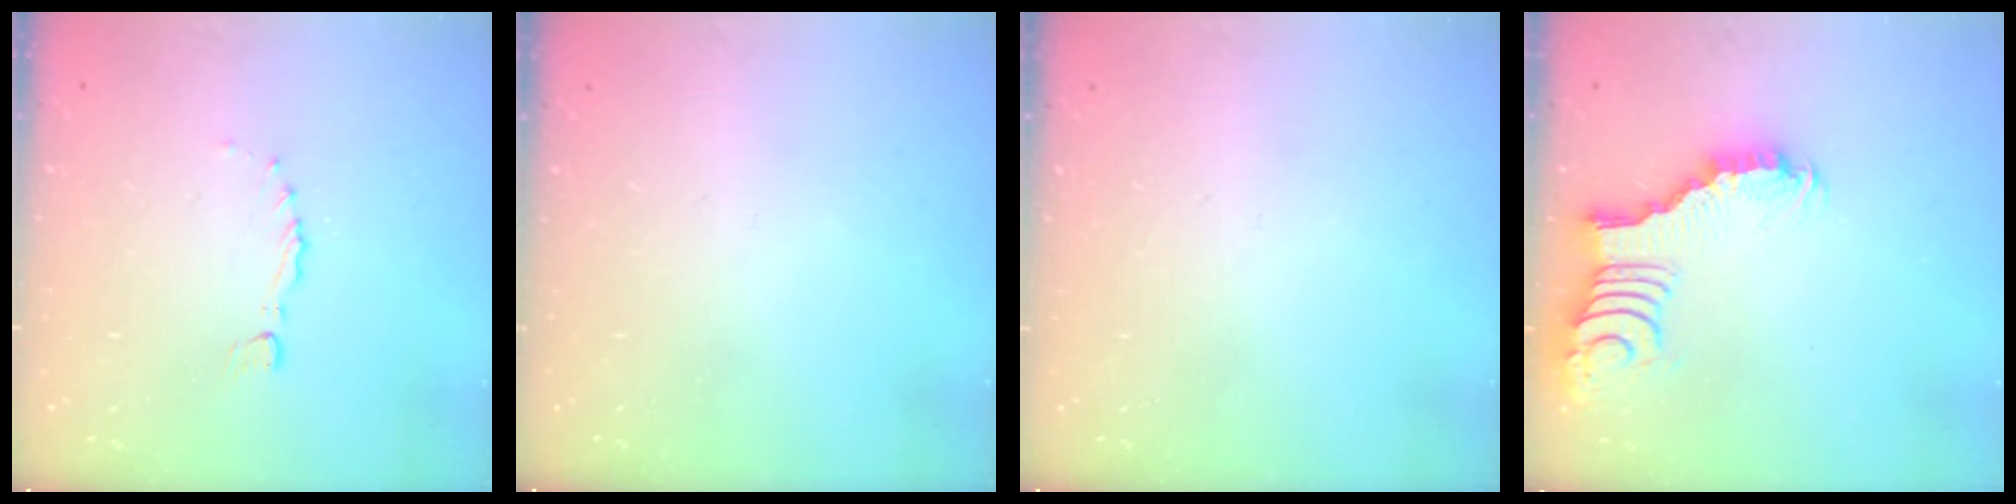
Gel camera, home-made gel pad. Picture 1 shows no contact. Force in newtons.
{"total": 0.0}
{"total": 0.0}
{"total": 4.7, "press": 4.6, "slide": 0.4}